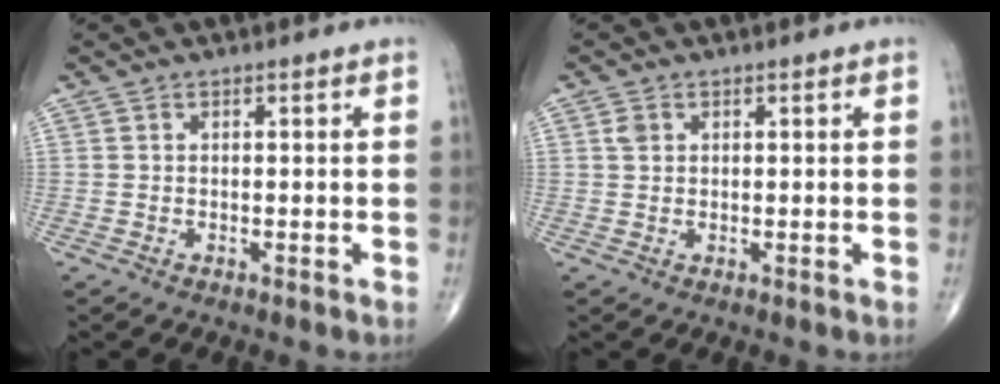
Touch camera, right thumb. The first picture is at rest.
{"total": 1.6, "force": [0.6, 1.2, 0.8], "torque": [-0.013, 0.002, 0.013]}